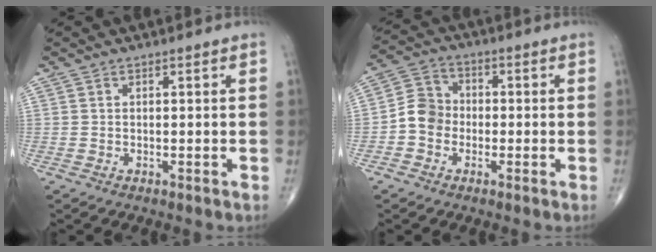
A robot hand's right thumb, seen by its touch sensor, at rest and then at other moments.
{"total": 6.5, "force": [-1.6, 5.6, 2.8], "torque": [-0.032, 0.024, -0.044]}